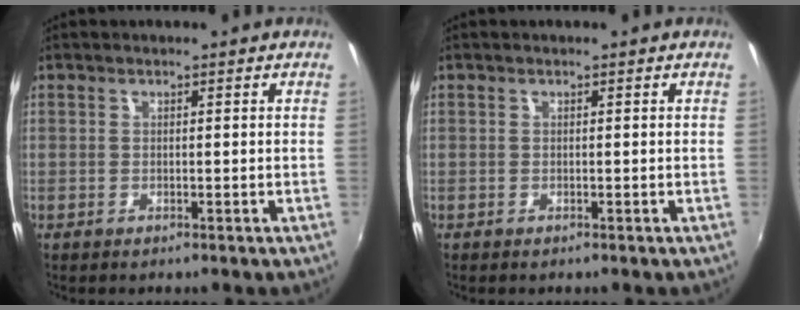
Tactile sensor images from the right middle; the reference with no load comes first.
{"total": 0.0}